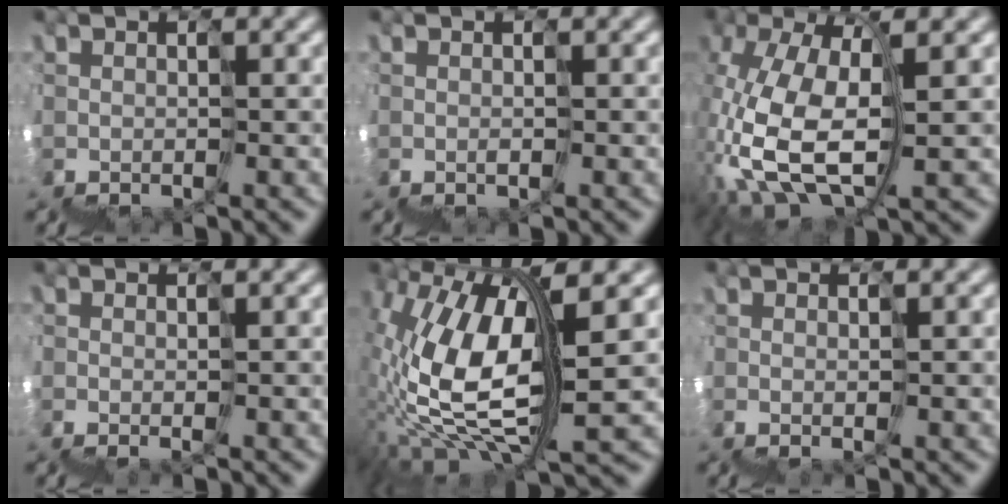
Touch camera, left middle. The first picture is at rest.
{"total": 0.6, "force": [-0.1, 0.5, 0.4], "torque": [-0.003, 0.001, 0.001]}
{"total": 7.2, "force": [-1.1, 3.6, 6.1], "torque": [-0.164, 0.007, -0.017]}
{"total": 2.7, "force": [-1.0, 0.9, 2.4], "torque": [-0.023, -0.011, -0.009]}
{"total": 6.9, "force": [1.5, 2.2, 6.3], "torque": [-0.154, 0.011, 0.021]}
{"total": 2.5, "force": [-0.2, 1.0, 2.3], "torque": [-0.016, -0.002, -0.002]}